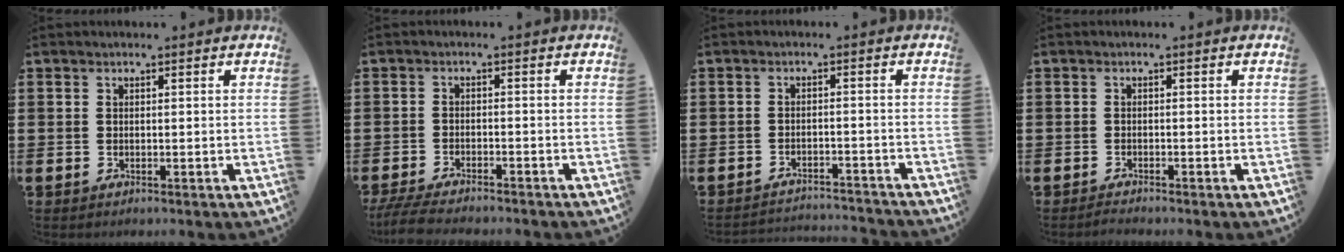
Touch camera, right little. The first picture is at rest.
{"total": 3.0, "force": [-2.9, 0.2, 1.0], "torque": [-0.023, 0.001, -0.058]}
{"total": 2.3, "force": [-2.3, -0.1, -0.1], "torque": [-0.005, 0.003, -0.051]}
{"total": 0.7, "force": [-0.7, 0.0, 0.2], "torque": [-0.006, -0.001, -0.013]}